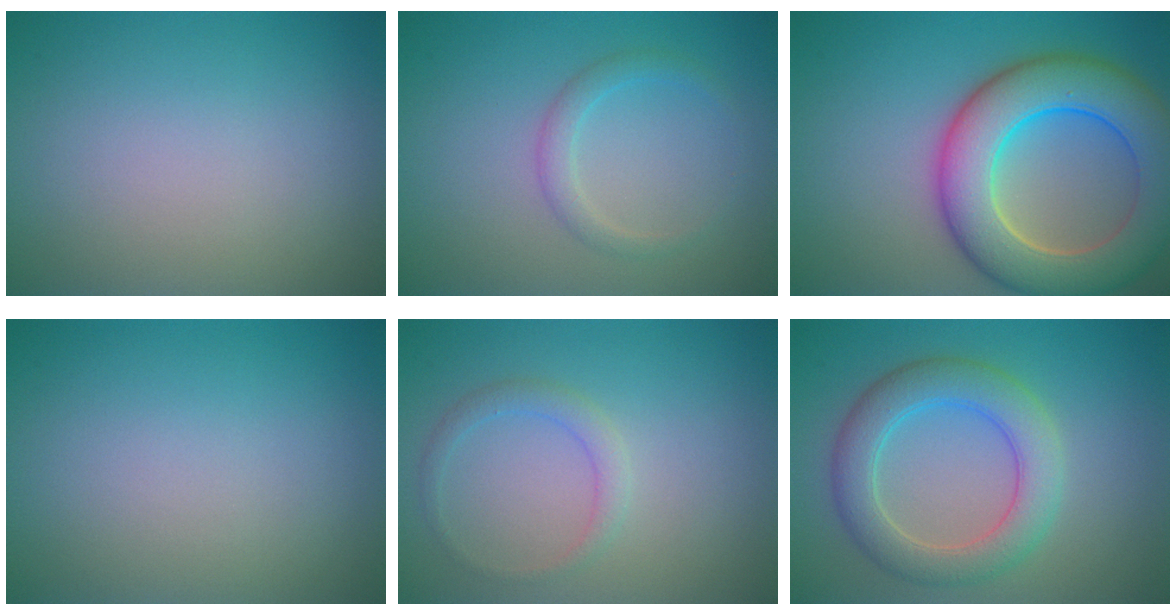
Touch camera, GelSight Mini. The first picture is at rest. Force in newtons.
{"total": 1.7, "press": 1.7, "slide": 0.1}
{"total": 10.3, "press": 10.3, "slide": 0.7}
{"total": 0.0}
{"total": 1.6, "press": 1.6, "slide": 0.2}
{"total": 5.3, "press": 5.2, "slide": 0.3}